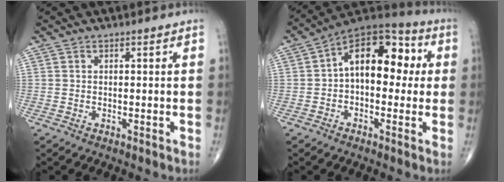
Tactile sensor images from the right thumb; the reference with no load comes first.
{"total": 15.0, "force": [1.6, 9.1, 11.9], "torque": [-0.135, 0.042, 0.008]}